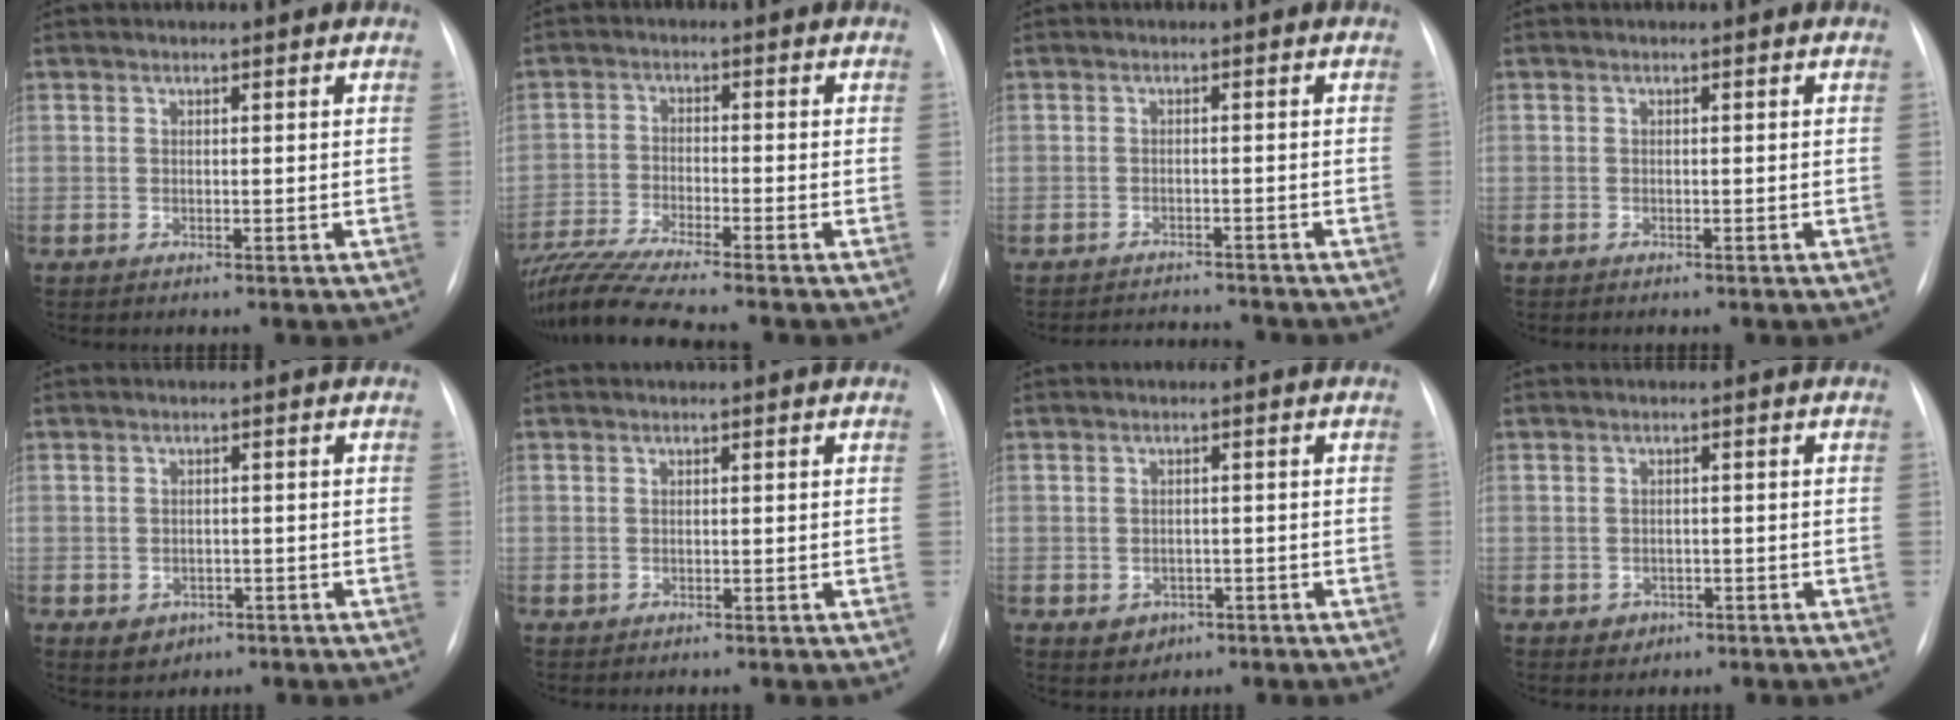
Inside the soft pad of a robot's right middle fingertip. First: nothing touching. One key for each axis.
{"total": 11.5, "fx": -10.2, "fy": -1.3, "fz": 5.0, "tx": -0.096, "ty": -0.019, "tz": -0.180}
{"total": 5.4, "fx": -5.3, "fy": 0.4, "fz": 0.4, "tx": -0.005, "ty": 0.000, "tz": -0.076}
{"total": 0.5, "fx": -0.5, "fy": 0.2, "fz": 0.2, "tx": -0.012, "ty": 0.000, "tz": -0.008}
{"total": 3.1, "fx": -1.4, "fy": 2.6, "fz": 1.1, "tx": -0.014, "ty": 0.003, "tz": -0.007}
{"total": 0.0}
{"total": 3.1, "fx": -1.3, "fy": 2.6, "fz": 1.1, "tx": -0.013, "ty": 0.005, "tz": -0.007}
{"total": 2.0, "fx": -1.0, "fy": 1.7, "fz": 0.4, "tx": -0.003, "ty": 0.006, "tz": -0.009}